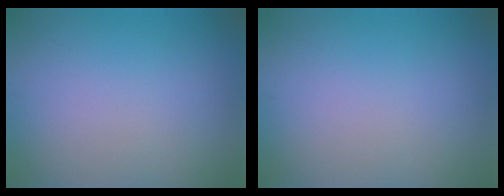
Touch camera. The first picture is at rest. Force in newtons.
{"total": 0.0}